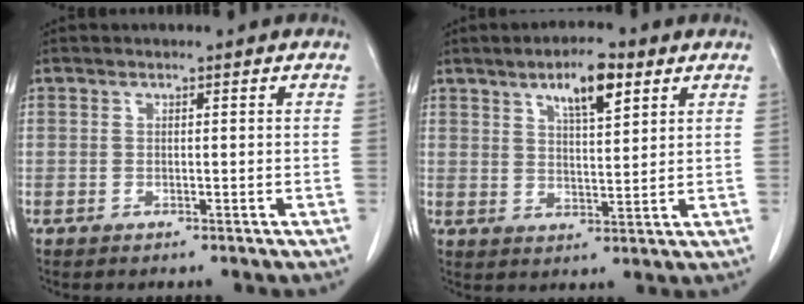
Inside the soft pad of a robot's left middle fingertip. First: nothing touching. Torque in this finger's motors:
{"motor_torque": [0.73, -0.55, 0.12, 0.05]}